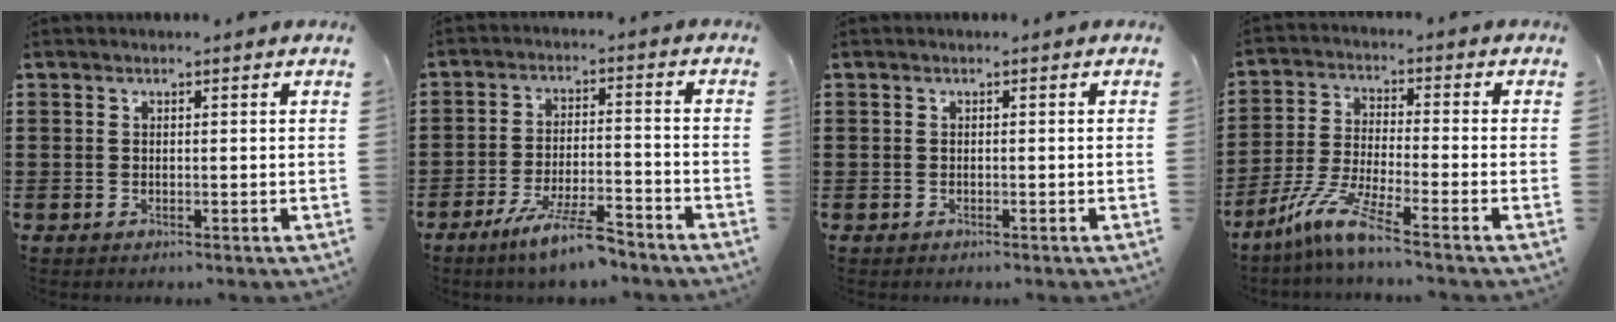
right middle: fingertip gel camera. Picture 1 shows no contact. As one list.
[{"total": 7.7, "force": [-5.8, 1.0, 4.9], "torque": [-0.102, -0.005, -0.108]}, {"total": 0.0}, {"total": 7.8, "force": [-5.7, 0.1, 5.2], "torque": [-0.126, -0.020, -0.118]}]